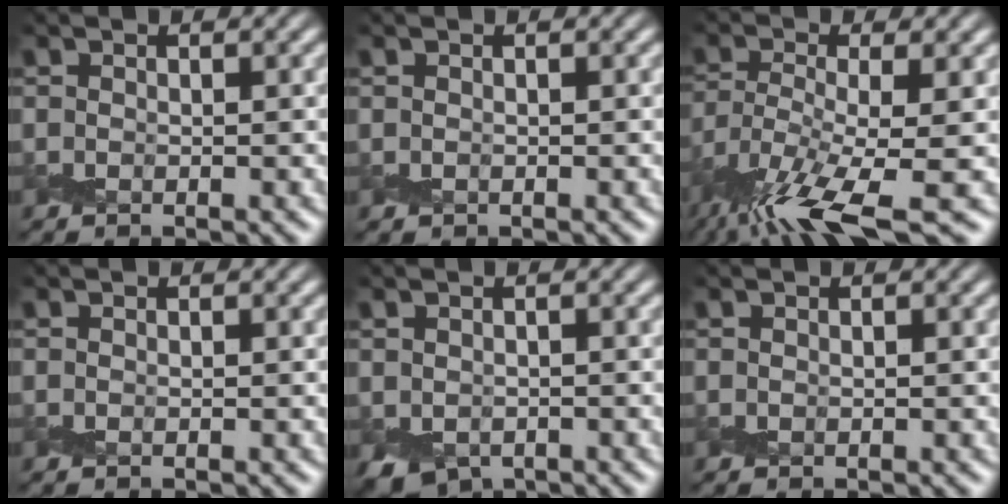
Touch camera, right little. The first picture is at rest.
{"total": 0.0}
{"total": 9.4, "force": [-6.2, 1.6, 6.8], "torque": [-0.128, -0.015, -0.122]}
{"total": 0.0}
{"total": 1.8, "force": [-0.3, 1.5, 0.9], "torque": [-0.017, -0.004, -0.008]}
{"total": 0.0}